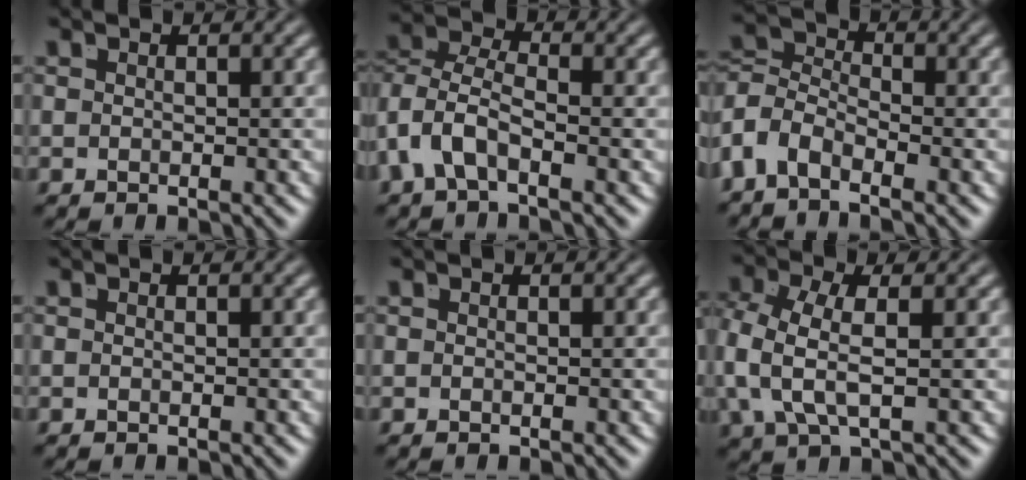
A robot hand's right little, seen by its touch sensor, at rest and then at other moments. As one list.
[{"total": 5.1, "force": [-0.6, 3.9, 3.3], "torque": [-0.084, -0.020, -0.012]}, {"total": 6.7, "force": [-1.9, 5.8, 2.6], "torque": [-0.081, -0.026, -0.042]}, {"total": 0.0}, {"total": 0.0}, {"total": 4.6, "force": [0.2, 2.6, 3.8], "torque": [-0.106, -0.021, 0.014]}]